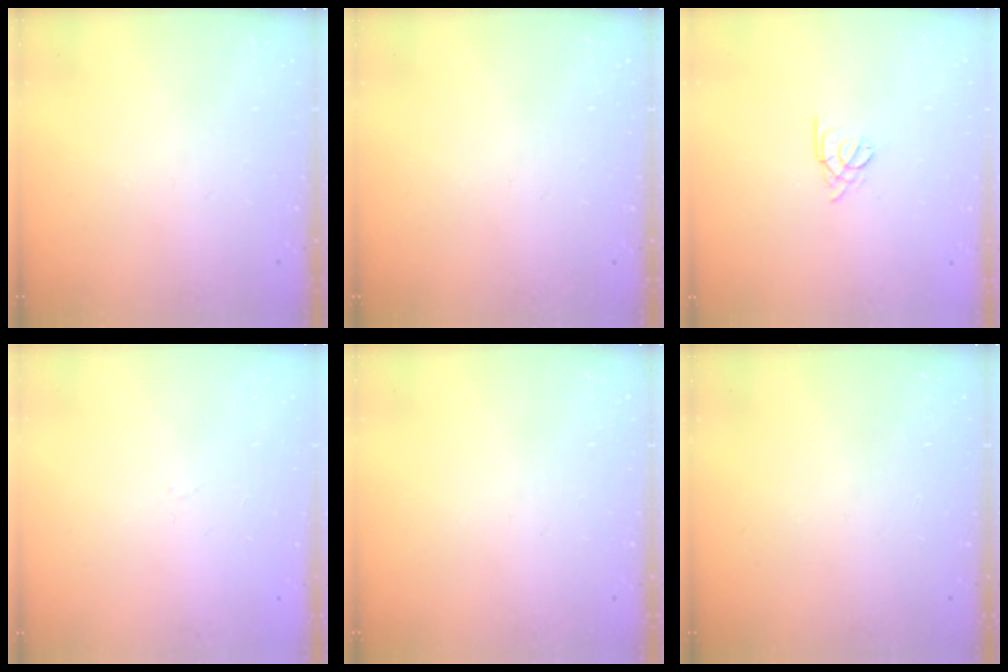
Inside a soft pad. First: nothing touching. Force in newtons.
{"total": 0.0}
{"total": 1.8, "press": 1.7, "slide": 0.5}
{"total": 0.9, "press": 0.9, "slide": 0.2}
{"total": 0.0}
{"total": 0.0}